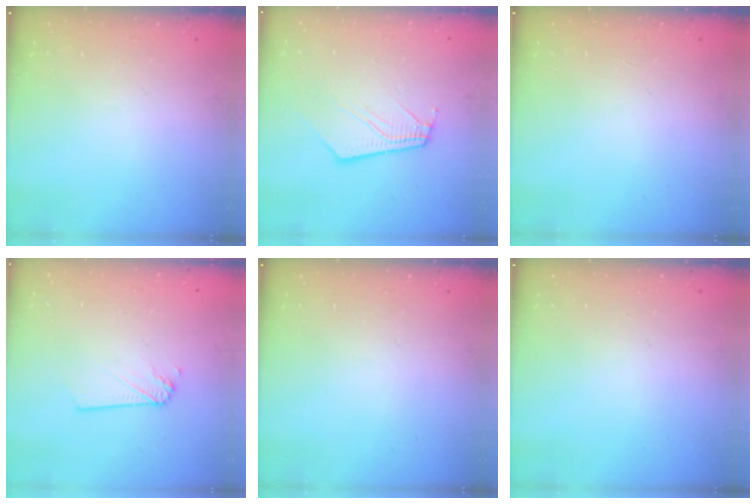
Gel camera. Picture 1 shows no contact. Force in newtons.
{"total": 8.2, "press": 8.1, "slide": 1.1}
{"total": 0.0}
{"total": 1.4, "press": 1.4, "slide": 0.1}
{"total": 0.0}
{"total": 0.0}